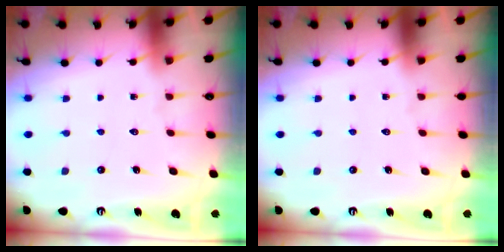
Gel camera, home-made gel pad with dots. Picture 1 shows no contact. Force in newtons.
{"total": 0.0}